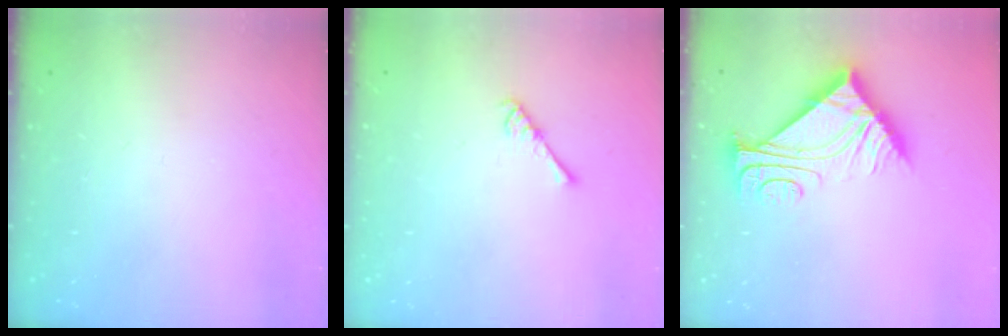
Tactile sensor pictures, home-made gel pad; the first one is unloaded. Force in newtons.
{"total": 2.6, "press": 2.6, "slide": 0.5}
{"total": 10.2, "press": 10.2, "slide": 0.4}